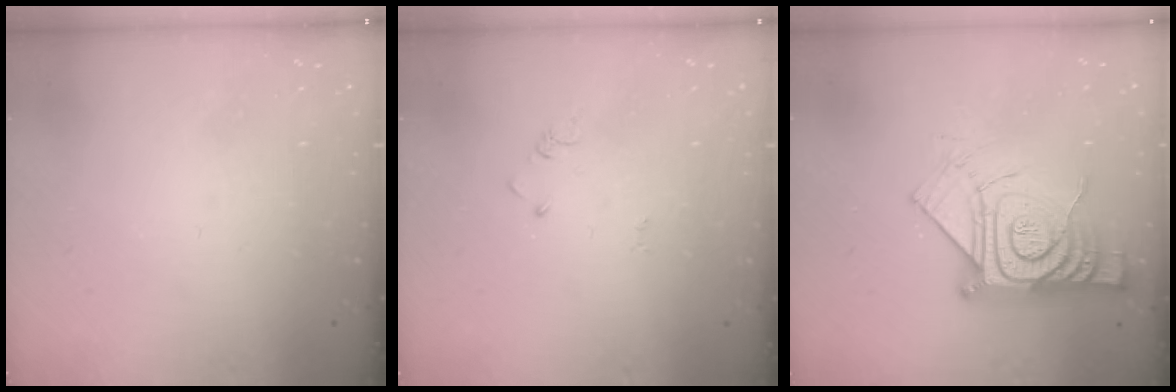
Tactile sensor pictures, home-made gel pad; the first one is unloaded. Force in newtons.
{"total": 2.4, "press": 2.4, "slide": 0.3}
{"total": 17.4, "press": 17.3, "slide": 1.2}